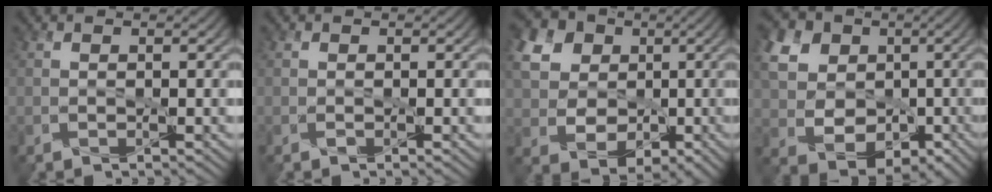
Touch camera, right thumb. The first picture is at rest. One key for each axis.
{"total": 0.5, "fx": -0.1, "fy": 0.4, "fz": 0.4, "tx": -0.006, "ty": 0.002, "tz": -0.004}
{"total": 13.8, "fx": 3.1, "fy": 11.7, "fz": 6.7, "tx": -0.225, "ty": 0.017, "tz": 0.067}
{"total": 12.5, "fx": 1.7, "fy": 10.4, "fz": 6.7, "tx": -0.204, "ty": 0.009, "tz": 0.032}